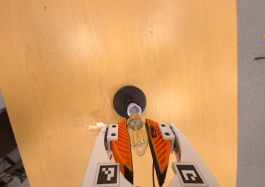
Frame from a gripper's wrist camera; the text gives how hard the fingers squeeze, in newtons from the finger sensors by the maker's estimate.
{"total": 18.0, "left": 19.2, "right": 16.7}